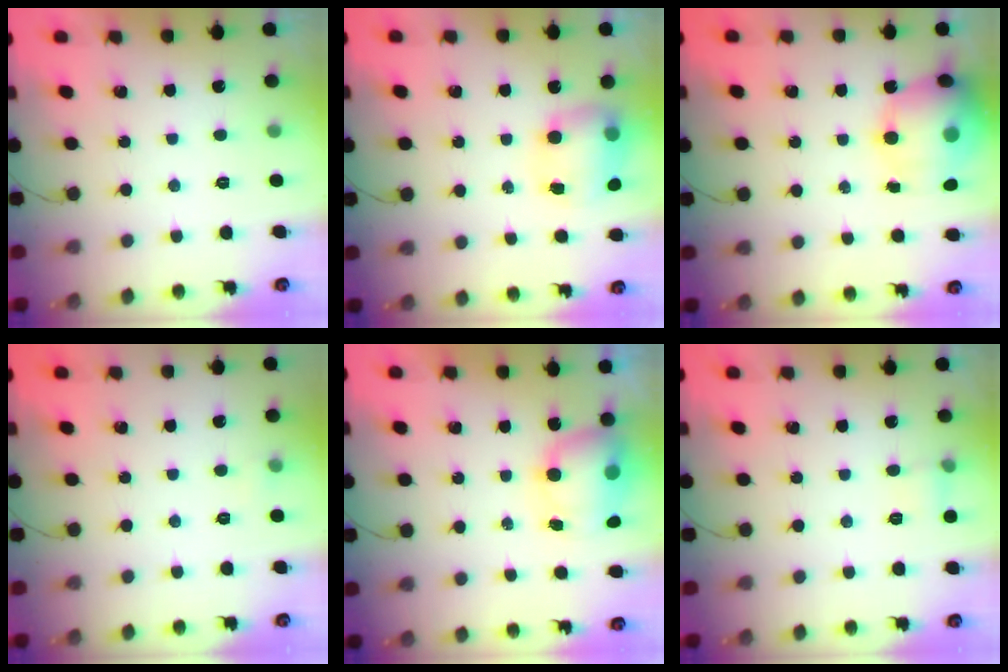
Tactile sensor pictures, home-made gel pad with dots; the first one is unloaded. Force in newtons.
{"total": 9.7, "press": 9.6, "slide": 1.7}
{"total": 18.0, "press": 17.5, "slide": 4.2}
{"total": 3.9, "press": 2.7, "slide": 2.8}
{"total": 7.9, "press": 7.8, "slide": 1.4}
{"total": 4.3, "press": 4.1, "slide": 1.1}